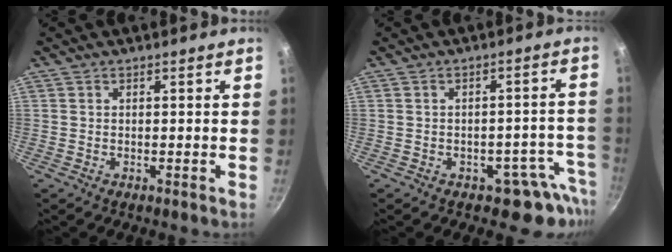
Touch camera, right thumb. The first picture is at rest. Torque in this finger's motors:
{"motor_torque": [-0.15, 0.17, 0.05, 0.04, 0.00]}